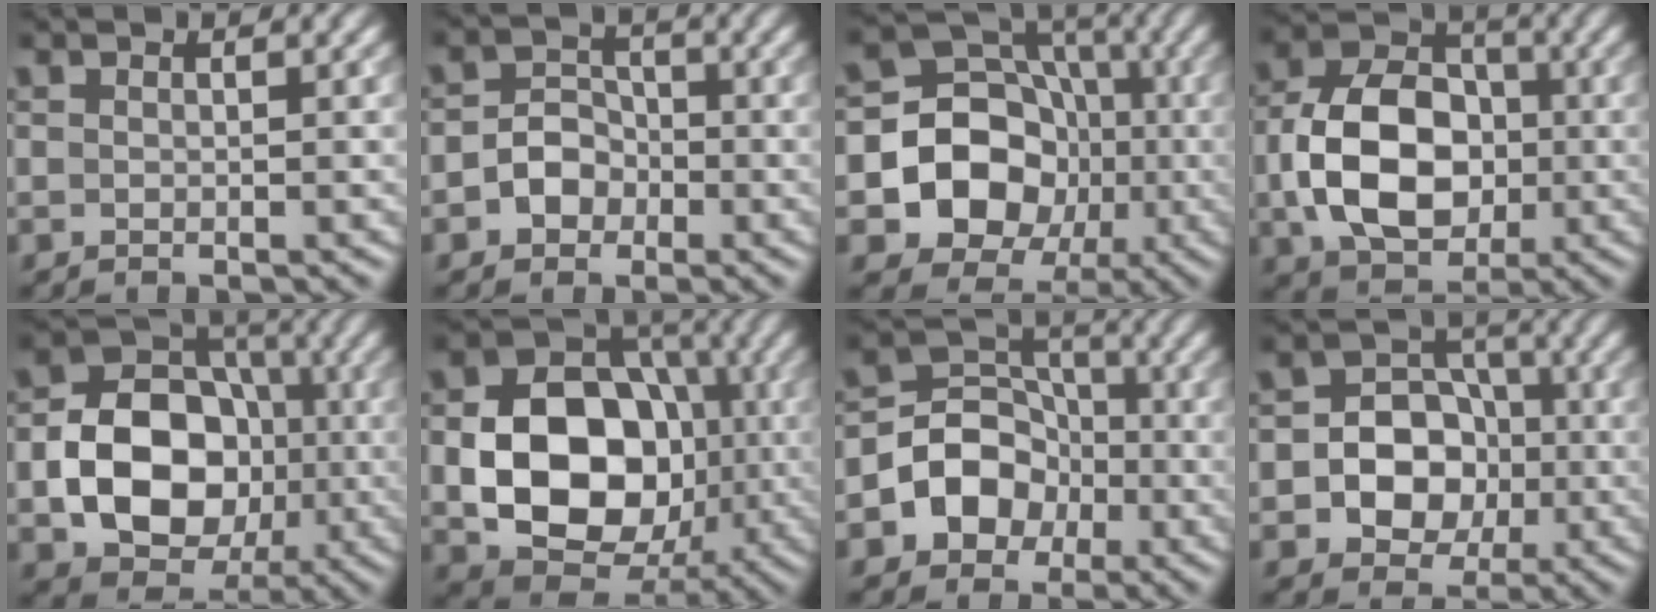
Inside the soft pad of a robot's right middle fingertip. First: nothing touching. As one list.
[{"total": 2.9, "force": [-1.1, 2.4, 1.3], "torque": [-0.007, 0.006, -0.027]}, {"total": 11.1, "force": [-2.2, 9.7, 5.0], "torque": [-0.064, 0.000, -0.067]}, {"total": 9.6, "force": [-1.3, 6.8, 6.6], "torque": [-0.128, 0.006, -0.028]}, {"total": 10.5, "force": [-2.1, 7.9, 6.6], "torque": [-0.112, 0.003, -0.042]}, {"total": 12.1, "force": [-1.7, 9.0, 7.9], "torque": [-0.131, 0.002, -0.030]}, {"total": 5.8, "force": [-2.0, 4.8, 2.6], "torque": [-0.015, 0.009, -0.053]}, {"total": 7.1, "force": [-1.2, 6.0, 3.5], "torque": [-0.032, 0.008, -0.042]}]